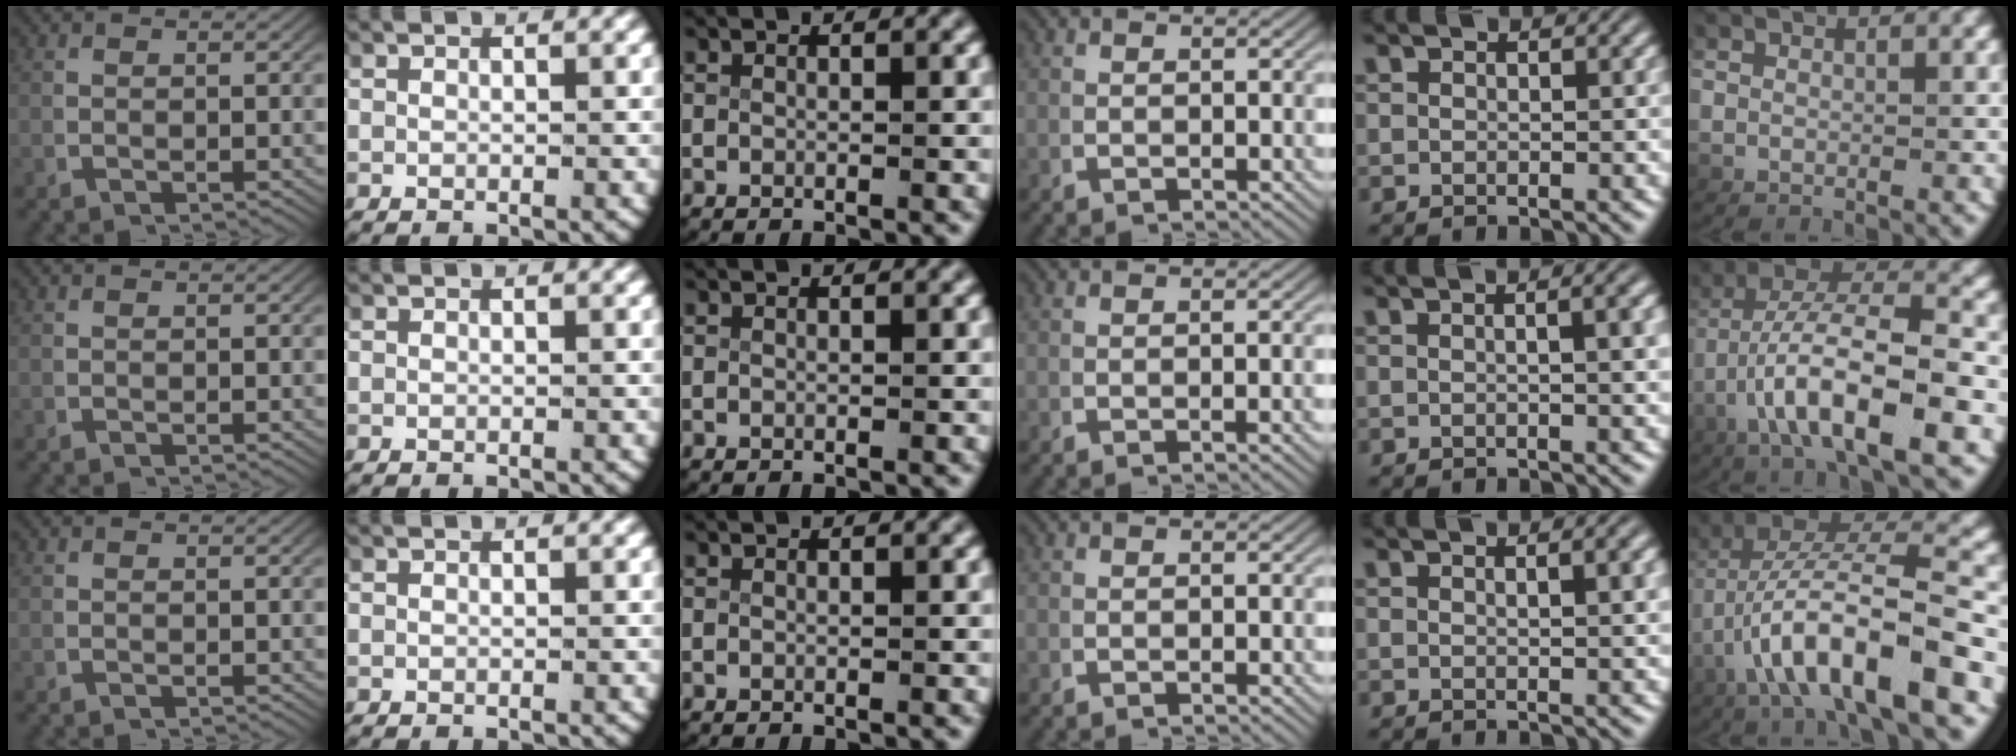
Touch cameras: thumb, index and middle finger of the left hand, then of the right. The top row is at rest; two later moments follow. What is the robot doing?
{"motion": "lift_and_place", "object": "ribbon"}